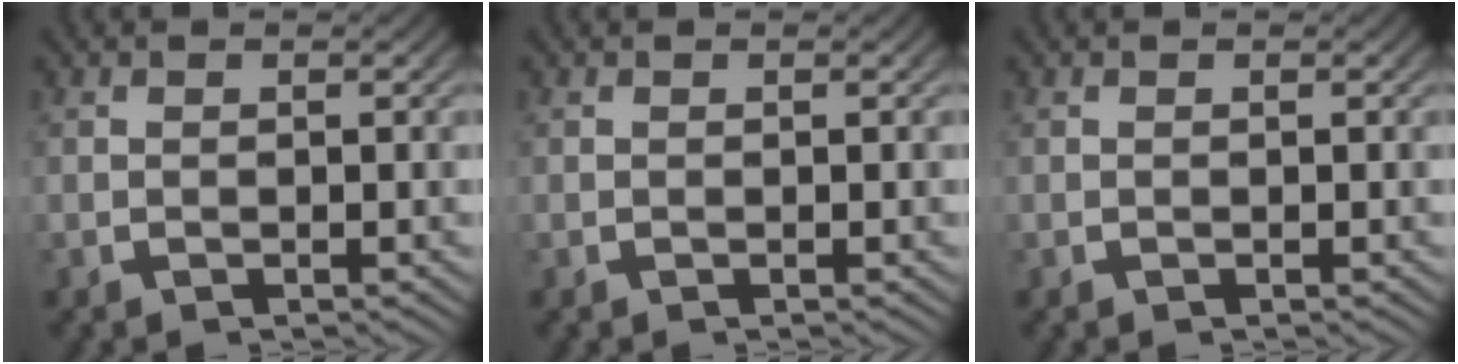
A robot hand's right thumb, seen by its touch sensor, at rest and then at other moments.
{"total": 0.0}
{"total": 0.0}